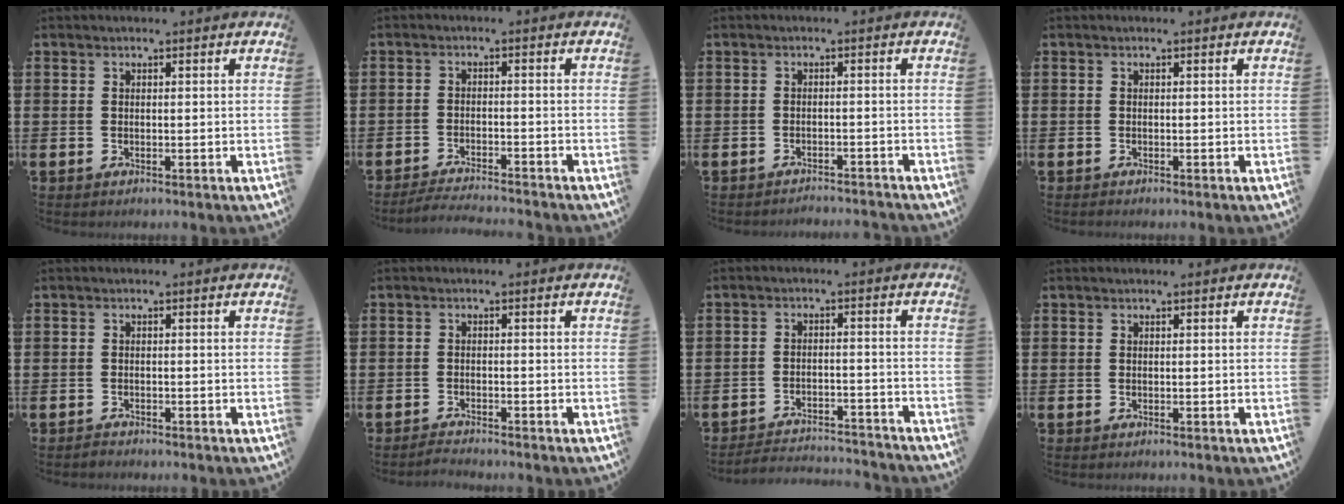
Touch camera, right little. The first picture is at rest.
{"total": 2.5, "force": [-2.5, -0.1, 0.4], "torque": [-0.008, 0.003, -0.052]}
{"total": 1.5, "force": [-1.5, -0.1, -0.1], "torque": [-0.001, 0.004, -0.031]}
{"total": 0.0}
{"total": 0.6, "force": [-0.6, 0.1, 0.0], "torque": [-0.003, -0.001, -0.013]}
{"total": 1.2, "force": [-1.2, -0.1, 0.1], "torque": [-0.004, 0.001, -0.025]}
{"total": 3.2, "force": [-3.1, 0.1, 0.2], "torque": [-0.007, 0.004, -0.067]}
{"total": 0.0}